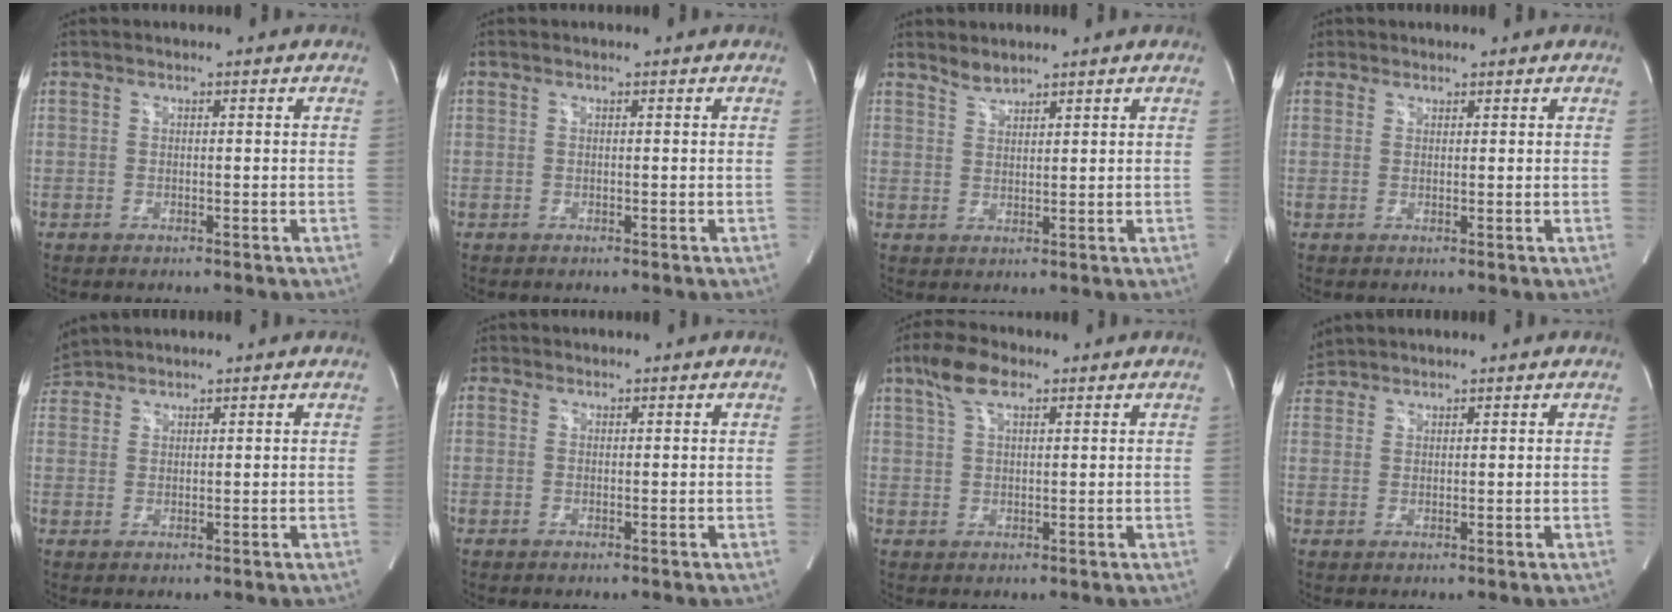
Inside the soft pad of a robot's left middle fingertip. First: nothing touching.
{"total": 0.0}
{"total": 2.1, "force": [2.1, 0.3, 0.3], "torque": [-0.004, 0.003, 0.042]}
{"total": 2.6, "force": [1.6, 2.1, 0.1], "torque": [0.005, 0.012, 0.026]}
{"total": 4.0, "force": [3.9, 1.0, 0.2], "torque": [-0.013, 0.027, 0.078]}
{"total": 1.4, "force": [0.7, 1.3, 0.1], "torque": [0.008, 0.007, 0.007]}
{"total": 5.9, "force": [3.6, 2.2, 4.1], "torque": [-0.091, 0.022, 0.069]}
{"total": 3.8, "force": [3.6, 1.2, 0.1], "torque": [-0.010, 0.022, 0.072]}